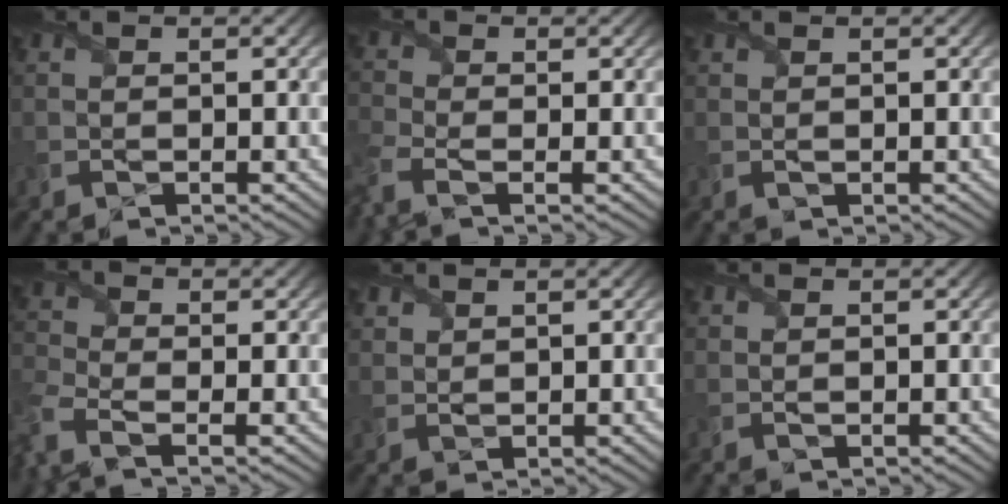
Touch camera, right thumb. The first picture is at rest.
{"total": 4.3, "force": [-2.1, 2.2, 3.1], "torque": [-0.089, -0.014, -0.055]}
{"total": 0.5, "force": [0.5, 0.2, 0.0], "torque": [-0.001, 0.002, 0.008]}
{"total": 5.8, "force": [-3.0, 2.9, 4.1], "torque": [-0.115, -0.015, -0.075]}
{"total": 2.0, "force": [1.8, 0.7, 0.0], "torque": [-0.006, 0.005, 0.039]}
{"total": 0.7, "force": [0.7, 0.1, 0.1], "torque": [-0.002, 0.004, 0.012]}